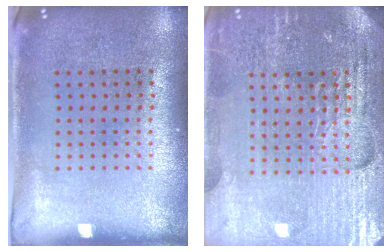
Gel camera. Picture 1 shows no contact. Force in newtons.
{"total": 4.7, "press": 4.4, "slide": 1.7}